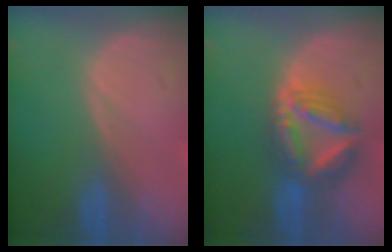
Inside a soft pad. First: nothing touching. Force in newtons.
{"total": 7.6, "press": 7.6, "slide": 0.8}